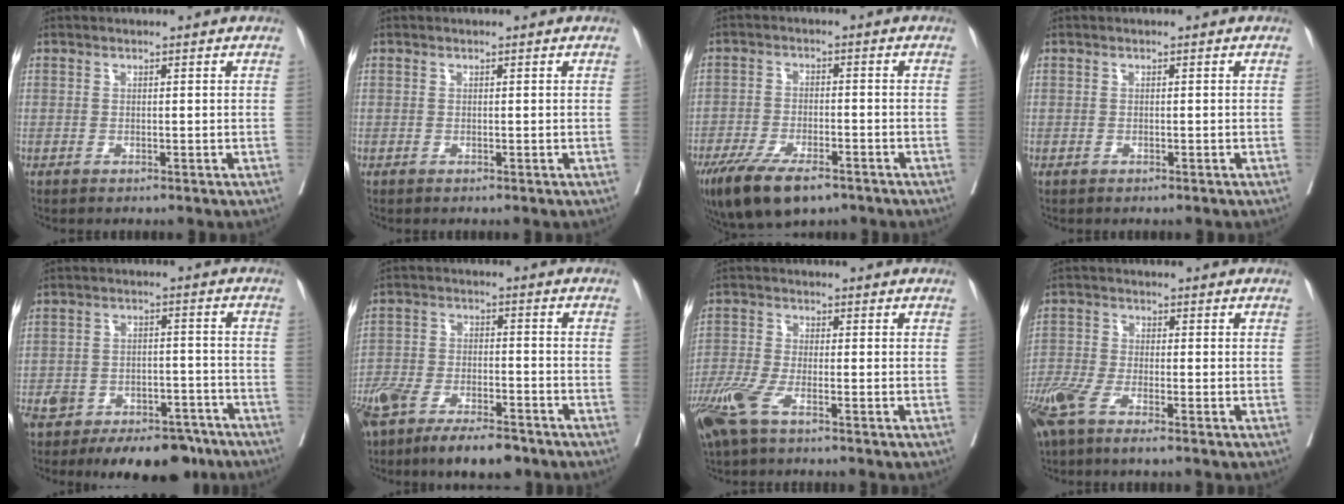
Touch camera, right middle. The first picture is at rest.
{"total": 0.0}
{"total": 11.1, "force": [-7.6, 3.8, 7.1], "torque": [-0.123, -0.015, -0.127]}
{"total": 0.0}
{"total": 14.3, "force": [-10.5, 6.8, 6.9], "torque": [-0.107, 0.017, -0.153]}
{"total": 13.6, "force": [-9.9, 4.5, 8.2], "torque": [-0.155, -0.008, -0.168]}
{"total": 6.4, "force": [-3.9, 1.5, 4.9], "torque": [-0.116, -0.015, -0.078]}
{"total": 6.5, "force": [-4.3, 1.3, 4.8], "torque": [-0.109, -0.010, -0.088]}